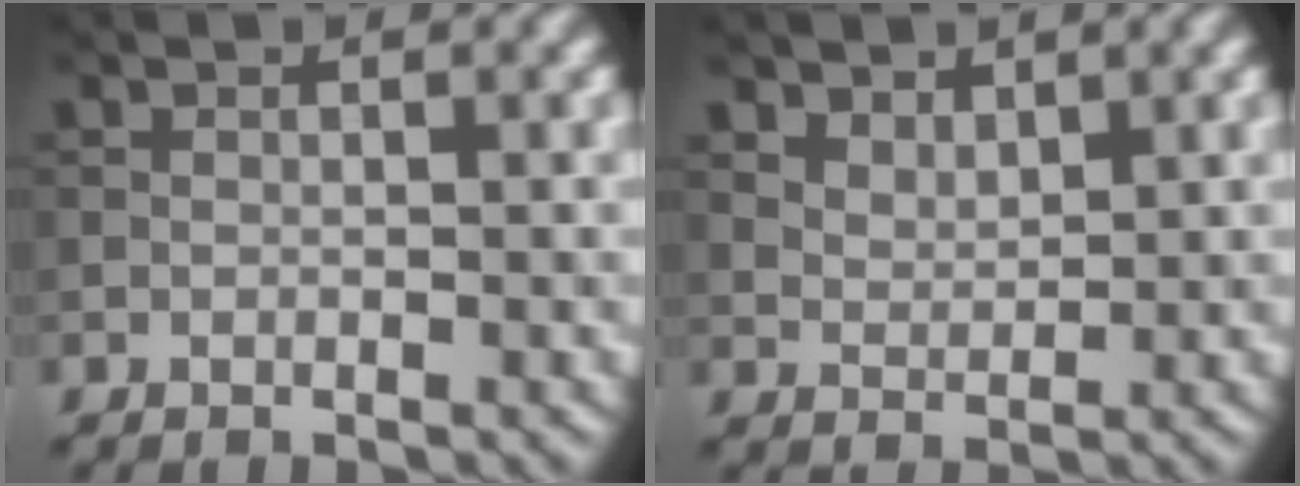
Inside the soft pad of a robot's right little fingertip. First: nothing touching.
{"total": 2.8, "force": [2.1, 1.5, 1.1], "torque": [-0.026, -0.012, 0.051]}